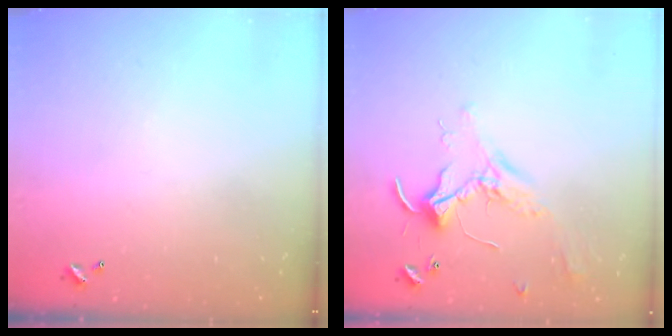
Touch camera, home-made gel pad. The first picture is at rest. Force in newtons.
{"total": 2.5, "press": 2.5, "slide": 0.5}